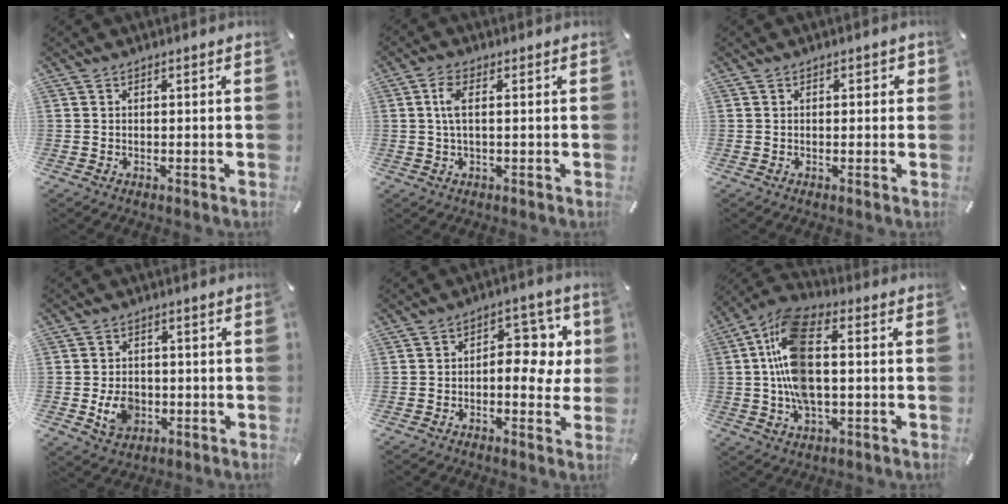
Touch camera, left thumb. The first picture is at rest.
{"total": 4.4, "force": [0.5, 1.4, 4.1], "torque": [-0.089, 0.003, 0.005]}
{"total": 1.2, "force": [0.1, 0.9, 0.8], "torque": [-0.009, 0.004, -0.002]}
{"total": 6.8, "force": [-1.4, 5.5, 3.8], "torque": [-0.070, 0.000, -0.025]}
{"total": 10.9, "force": [1.2, 6.6, 8.6], "torque": [-0.100, -0.014, 0.015]}
{"total": 14.5, "force": [0.2, 7.5, 12.4], "torque": [-0.269, 0.001, 0.002]}